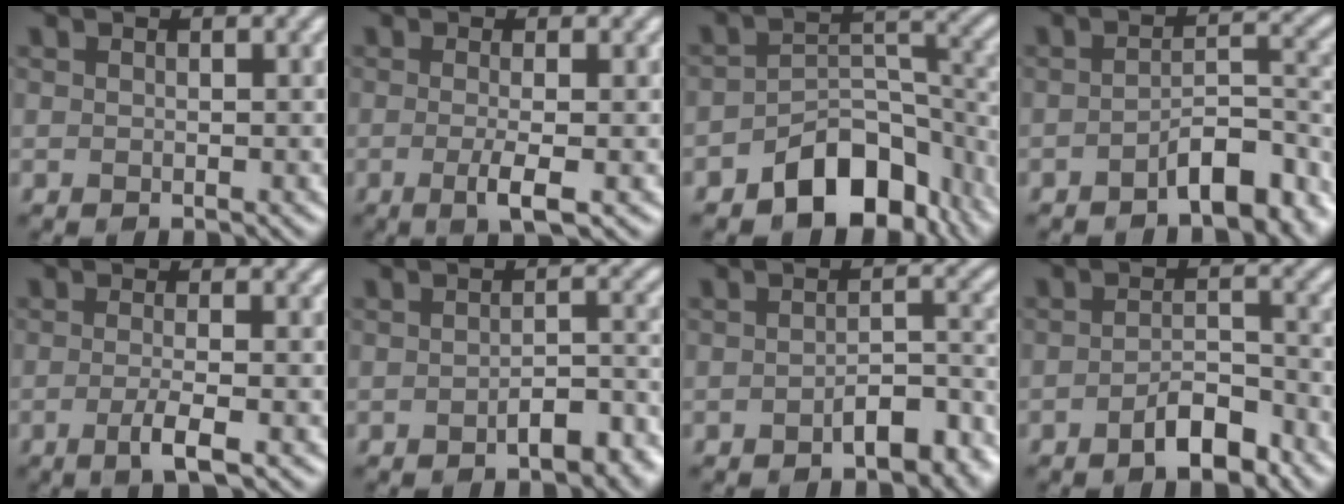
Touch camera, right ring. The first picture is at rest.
{"total": 3.0, "force": [-0.7, 0.7, 2.8], "torque": [-0.048, -0.006, -0.015]}
{"total": 7.9, "force": [-4.9, 4.6, 4.2], "torque": [-0.050, -0.008, -0.082]}
{"total": 5.2, "force": [-3.4, 1.7, 3.5], "torque": [-0.047, 0.009, -0.056]}
{"total": 2.9, "force": [-0.9, 0.7, 2.6], "torque": [-0.041, -0.001, -0.023]}
{"total": 3.7, "force": [-2.1, 1.4, 2.7], "torque": [-0.040, 0.004, -0.030]}
{"total": 4.2, "force": [-2.5, 1.6, 2.9], "torque": [-0.041, 0.006, -0.038]}
{"total": 3.8, "force": [-2.4, 1.4, 2.6], "torque": [-0.038, 0.009, -0.044]}